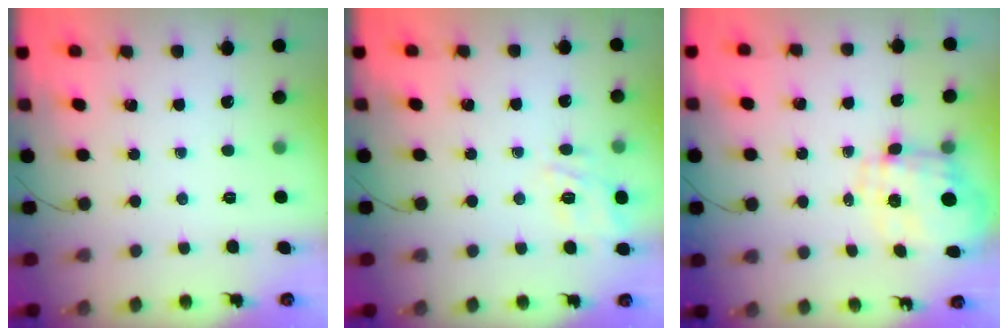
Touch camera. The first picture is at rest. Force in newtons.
{"total": 4.8, "press": 4.7, "slide": 1.0}
{"total": 3.6, "press": 3.3, "slide": 1.5}